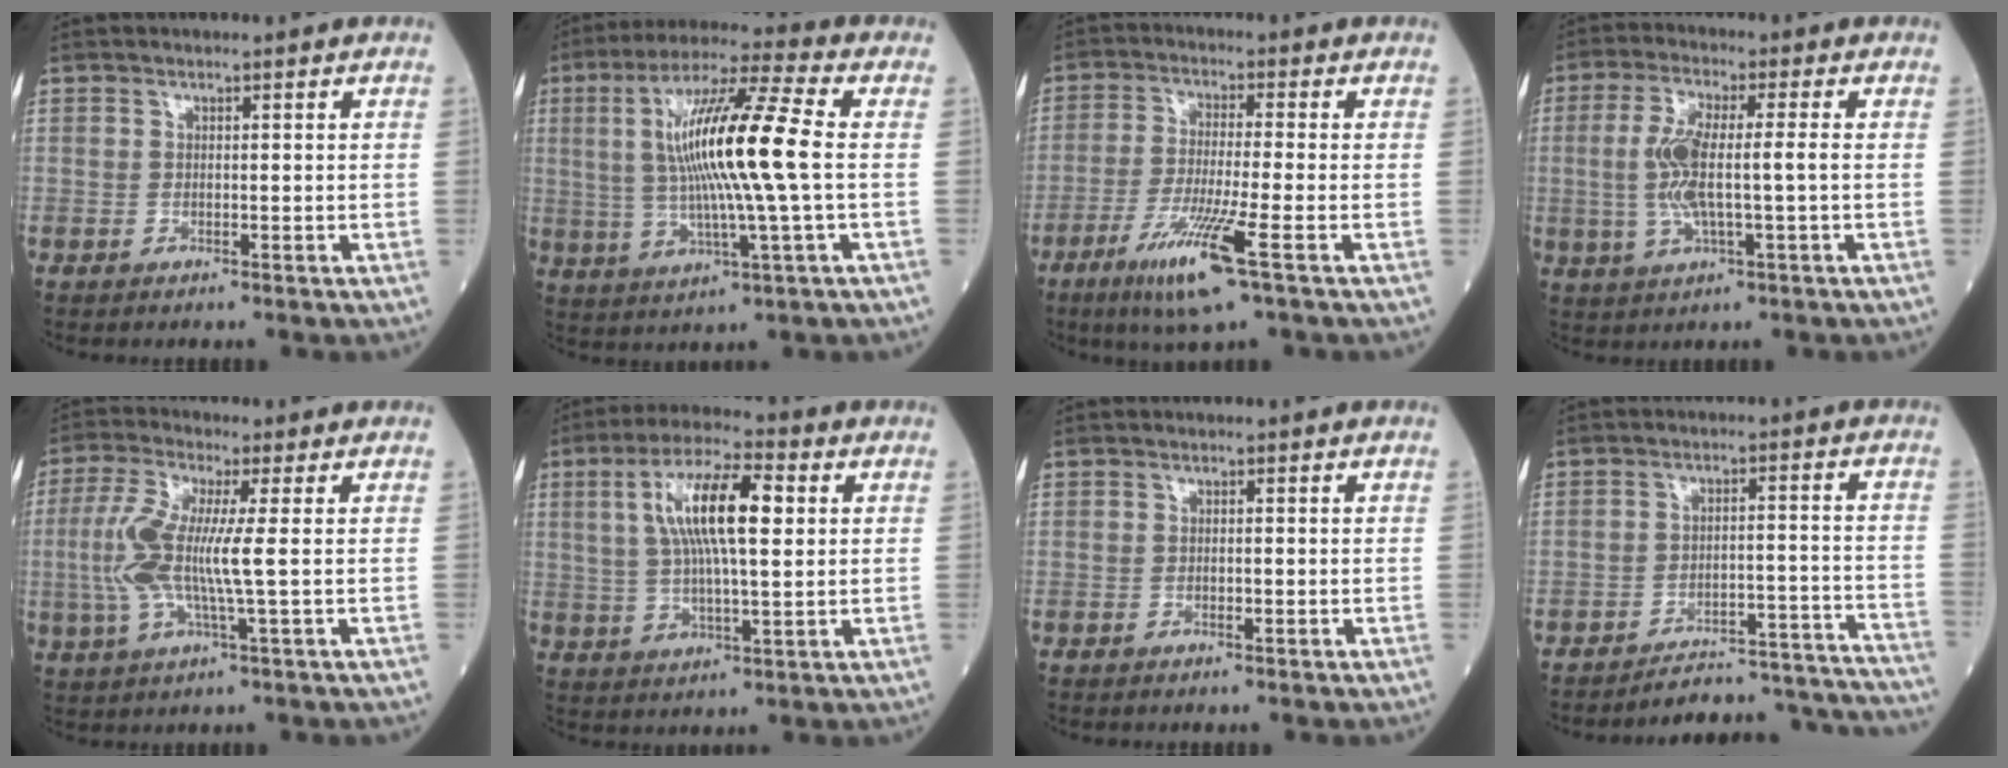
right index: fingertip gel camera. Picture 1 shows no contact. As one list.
[{"total": 16.0, "force": [1.2, 0.2, 15.9], "torque": [-0.307, 0.011, 0.018]}, {"total": 9.9, "force": [-4.9, -0.4, 8.6], "torque": [-0.169, -0.029, -0.093]}, {"total": 8.1, "force": [-0.3, 1.6, 7.9], "torque": [-0.172, 0.006, -0.007]}, {"total": 9.2, "force": [0.1, 0.8, 9.1], "torque": [-0.211, 0.007, -0.004]}, {"total": 12.6, "force": [3.0, 2.8, 12.0], "torque": [-0.229, 0.022, 0.053]}, {"total": 0.7, "force": [-0.3, 0.2, 0.6], "torque": [-0.014, -0.001, -0.004]}, {"total": 17.5, "force": [-17.4, 0.8, 1.5], "torque": [0.015, 0.033, -0.221]}]